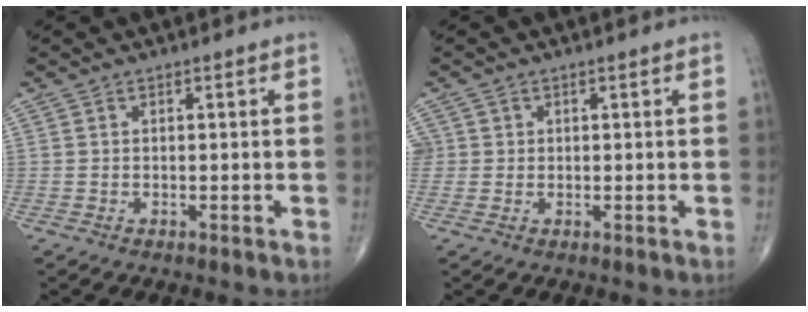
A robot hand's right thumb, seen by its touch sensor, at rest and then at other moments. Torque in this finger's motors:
{"motor_torque": [0.19, 0.22, 0.90, 0.66, 0.12]}